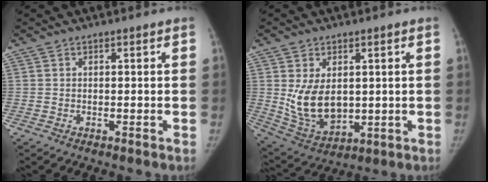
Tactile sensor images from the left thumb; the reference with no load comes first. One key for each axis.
{"total": 11.2, "fx": 1.2, "fy": 7.5, "fz": 8.3, "tx": -0.125, "ty": -0.018, "tz": 0.046}